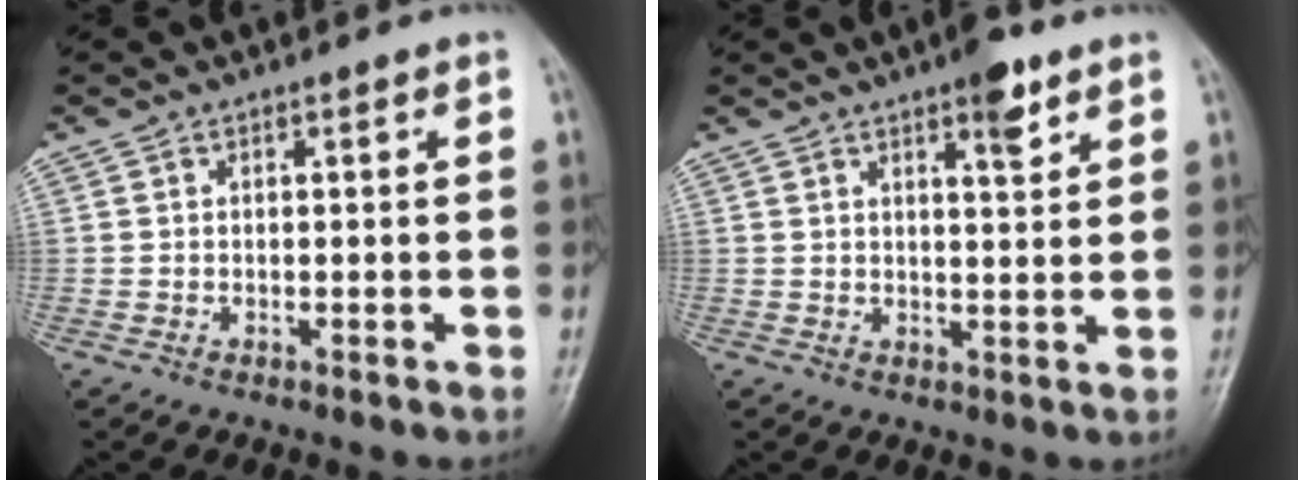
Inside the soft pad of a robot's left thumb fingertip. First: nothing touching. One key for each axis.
{"total": 5.4, "fx": 3.4, "fy": 1.5, "fz": 4.0, "tx": -0.048, "ty": -0.018, "tz": 0.046}